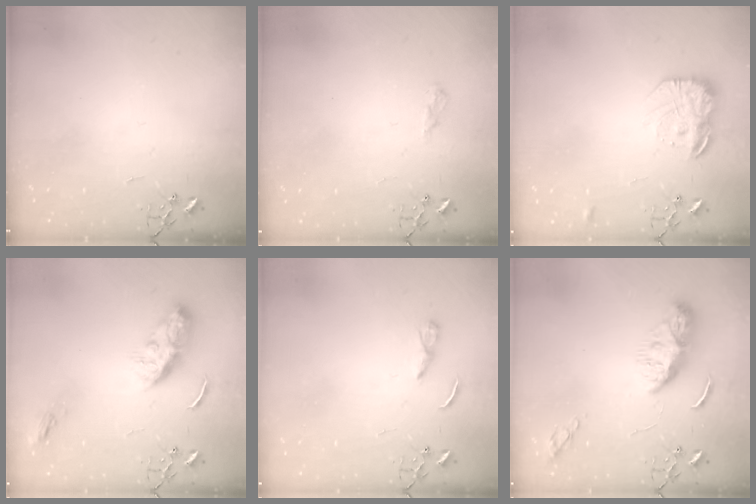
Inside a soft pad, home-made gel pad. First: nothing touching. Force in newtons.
{"total": 6.5, "press": 6.5, "slide": 0.8}
{"total": 17.0, "press": 16.9, "slide": 1.4}
{"total": 10.8, "press": 10.8, "slide": 0.2}
{"total": 3.3, "press": 3.3, "slide": 0.4}
{"total": 9.9, "press": 9.9, "slide": 0.5}